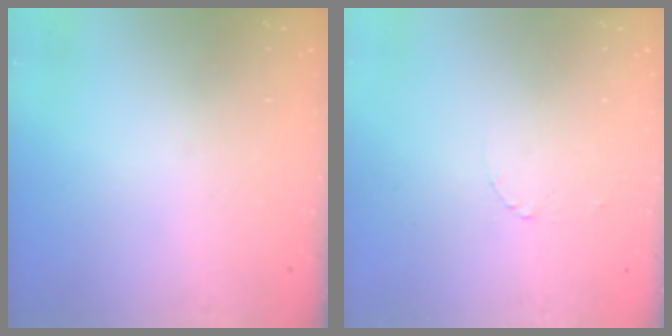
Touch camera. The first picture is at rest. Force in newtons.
{"total": 1.3, "press": 1.3, "slide": 0.1}